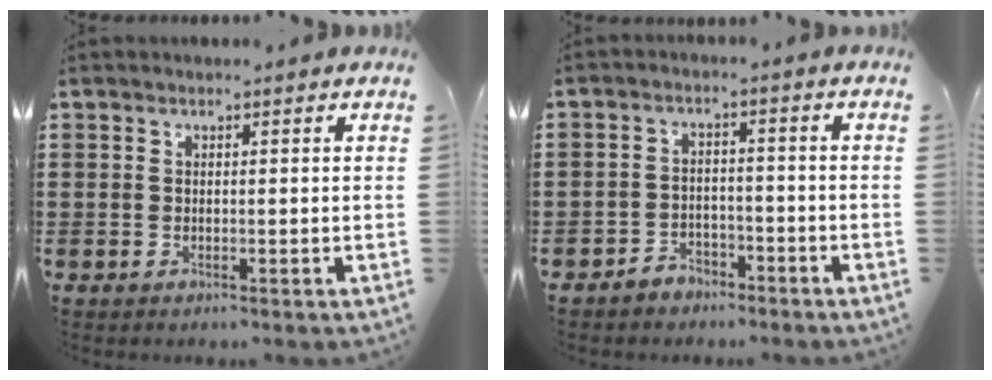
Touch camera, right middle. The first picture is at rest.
{"total": 3.0, "force": [-2.8, 1.1, 0.0], "torque": [-0.010, 0.002, -0.058]}